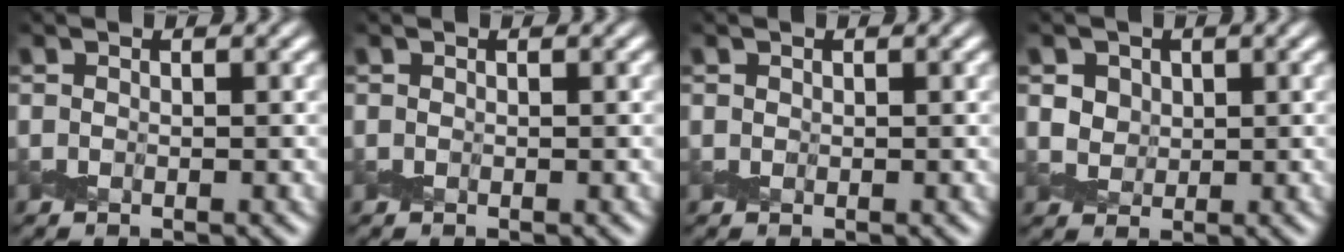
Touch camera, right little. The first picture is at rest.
{"total": 0.0}
{"total": 0.0}
{"total": 1.7, "force": [0.9, 1.4, 0.6], "torque": [-0.014, -0.007, 0.021]}